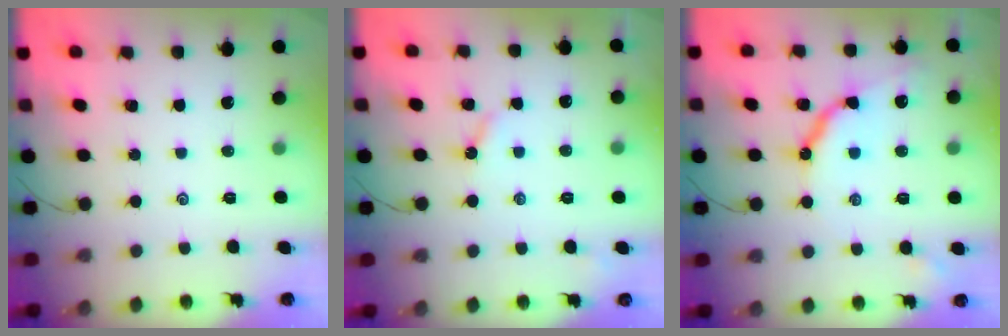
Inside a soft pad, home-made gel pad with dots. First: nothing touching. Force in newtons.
{"total": 3.7, "press": 3.7, "slide": 0.5}
{"total": 10.8, "press": 10.7, "slide": 1.2}